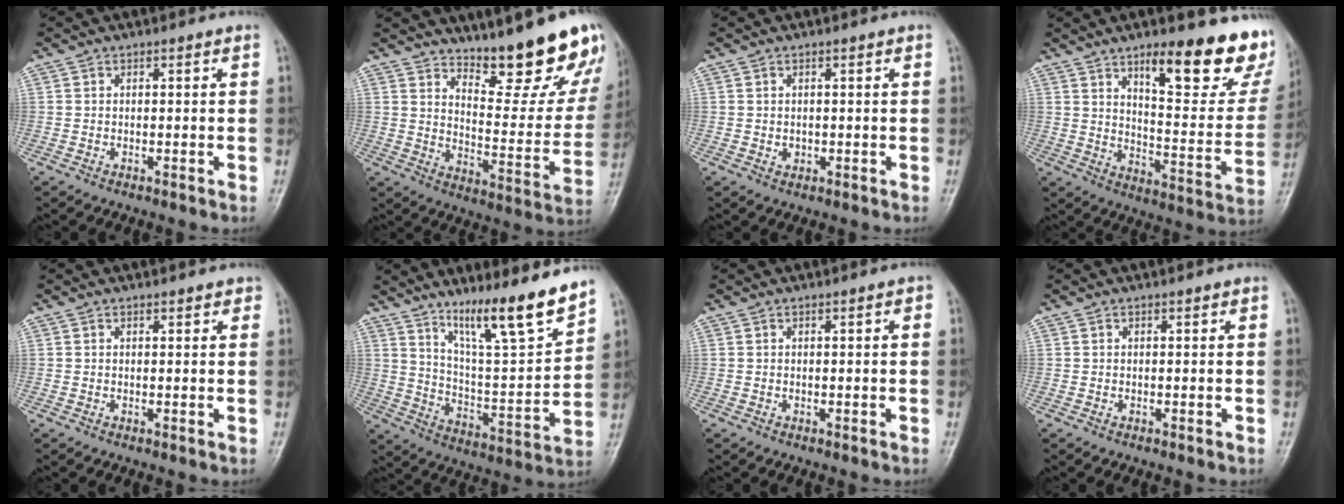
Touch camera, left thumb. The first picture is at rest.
{"total": 19.0, "force": [15.0, 5.3, 10.5], "torque": [-0.098, -0.121, 0.211]}
{"total": 1.0, "force": [0.0, 0.9, 0.2], "torque": [-0.001, 0.000, 0.003]}
{"total": 22.2, "force": [13.6, 6.9, 16.2], "torque": [-0.165, -0.078, 0.195]}
{"total": 1.1, "force": [0.9, 0.6, 0.3], "torque": [0.003, -0.003, 0.006]}
{"total": 15.4, "force": [11.8, 1.7, 9.8], "torque": [-0.142, -0.080, 0.207]}
{"total": 0.8, "force": [0.2, 0.2, 0.7], "torque": [-0.012, 0.001, 0.001]}
{"total": 0.0}